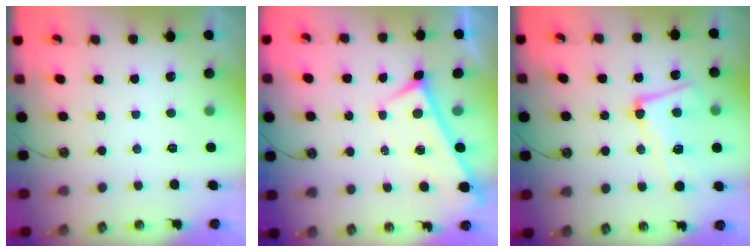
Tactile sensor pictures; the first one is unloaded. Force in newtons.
{"total": 0.0}
{"total": 8.9, "press": 8.6, "slide": 2.1}